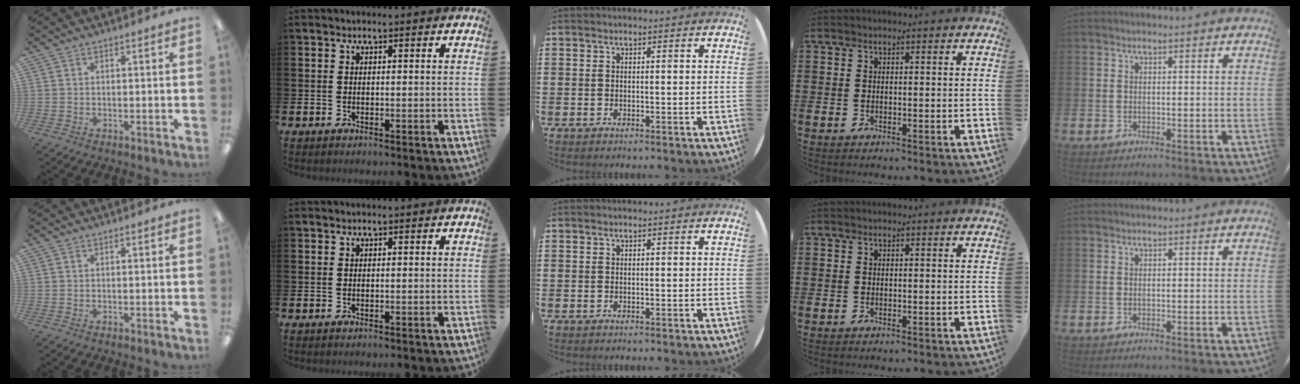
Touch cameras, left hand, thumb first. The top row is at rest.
{}